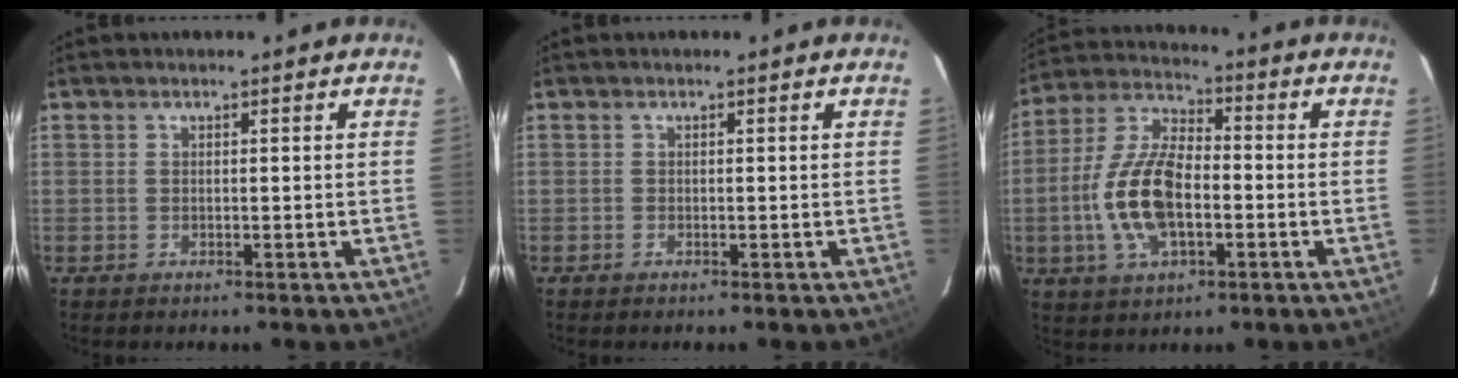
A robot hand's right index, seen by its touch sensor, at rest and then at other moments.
{"total": 0.0}
{"total": 14.2, "force": [-3.1, 6.7, 12.1], "torque": [-0.260, 0.005, -0.059]}